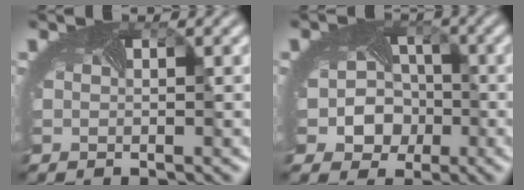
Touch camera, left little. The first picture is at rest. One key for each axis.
{"total": 5.4, "fx": -1.3, "fy": 4.8, "fz": 2.0, "tx": -0.015, "ty": -0.009, "tz": -0.025}